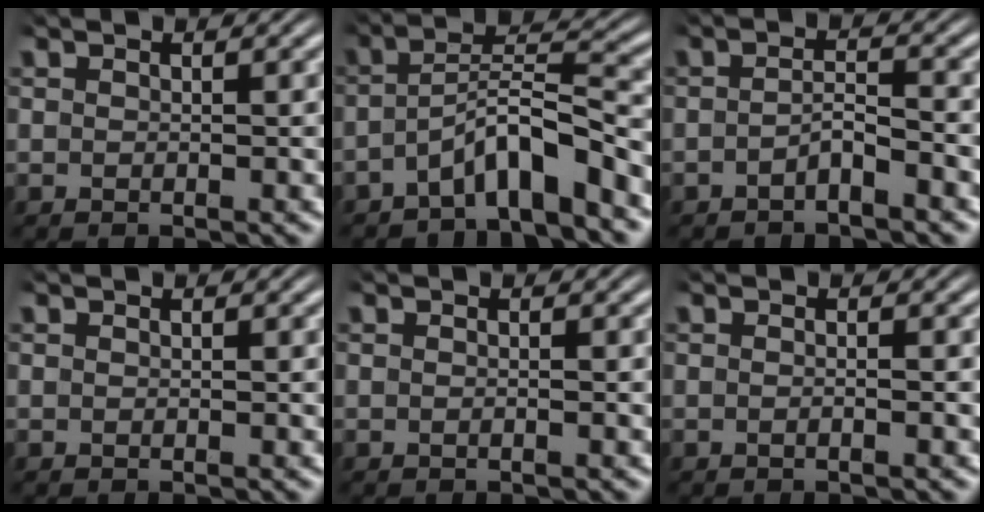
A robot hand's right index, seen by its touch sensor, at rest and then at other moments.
{"total": 5.4, "force": [-3.2, 1.8, 4.0], "torque": [-0.071, -0.003, -0.052]}
{"total": 2.0, "force": [-1.5, 0.1, 1.3], "torque": [-0.017, -0.006, -0.027]}
{"total": 0.0}
{"total": 0.0}
{"total": 0.6, "force": [-0.4, -0.1, 0.4], "torque": [-0.008, 0.004, -0.011]}